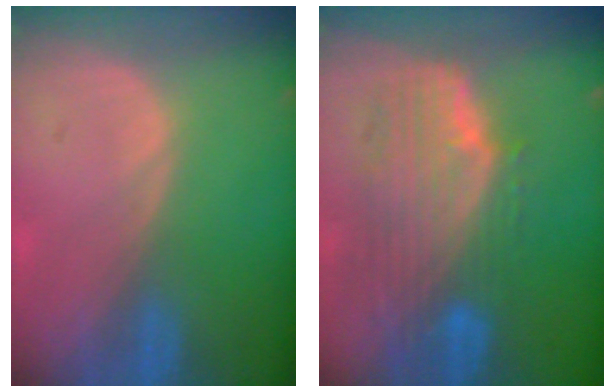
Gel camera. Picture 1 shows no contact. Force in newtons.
{"total": 9.8, "press": 8.6, "slide": 4.8}